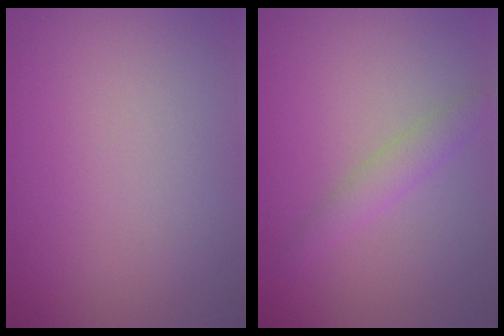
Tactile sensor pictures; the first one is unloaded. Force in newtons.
{"total": 1.9, "press": 1.9, "slide": 0.1}